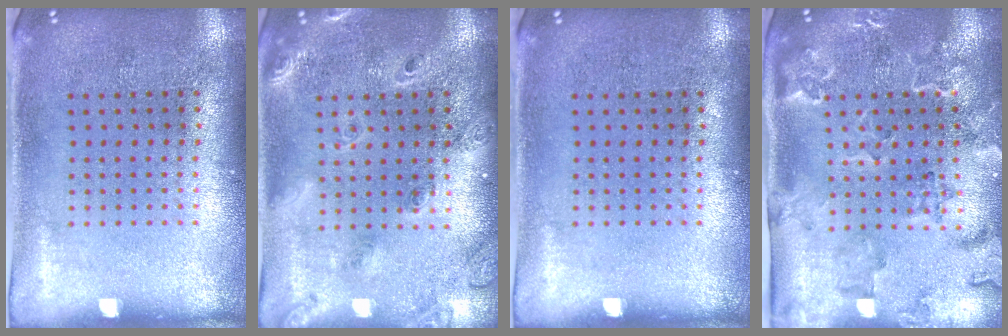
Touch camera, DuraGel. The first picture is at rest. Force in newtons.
{"total": 1.9, "press": 1.7, "slide": 0.8}
{"total": 0.0}
{"total": 2.2, "press": 2.2, "slide": 0.6}